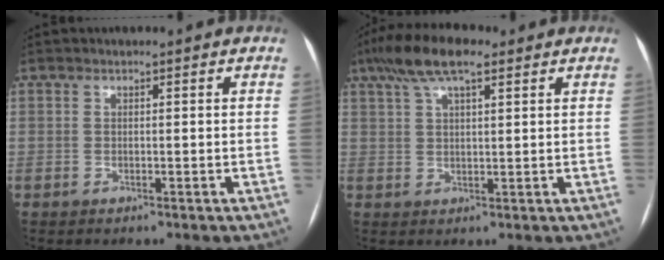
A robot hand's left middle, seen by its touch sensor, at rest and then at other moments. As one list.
[{"total": 8.7, "force": [5.5, 2.4, 6.4], "torque": [-0.129, 0.031, 0.096]}]